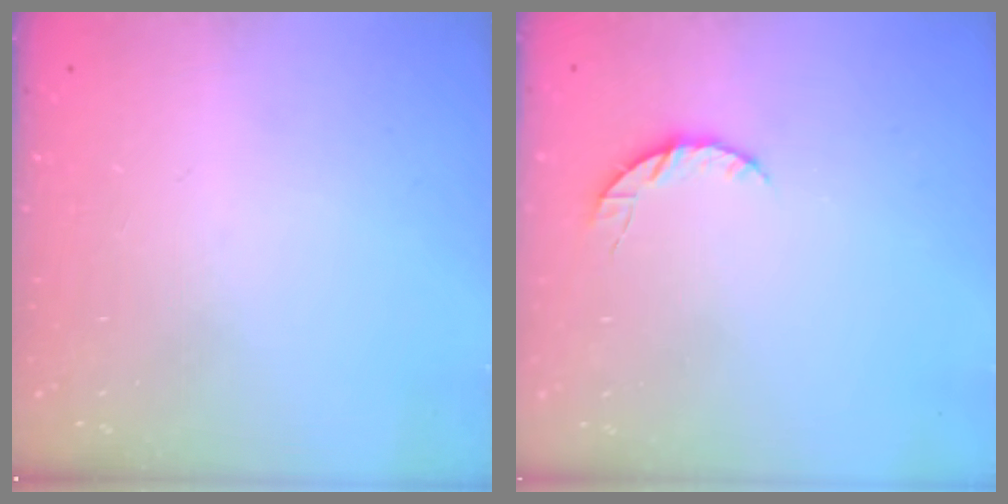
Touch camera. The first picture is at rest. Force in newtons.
{"total": 3.6, "press": 3.5, "slide": 0.4}